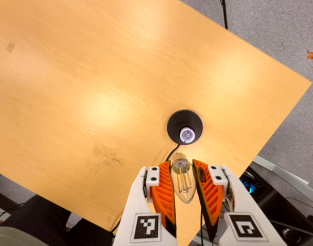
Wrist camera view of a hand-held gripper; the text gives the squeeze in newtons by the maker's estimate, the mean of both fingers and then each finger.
{"total": 19.6, "left": 21.8, "right": 17.5}